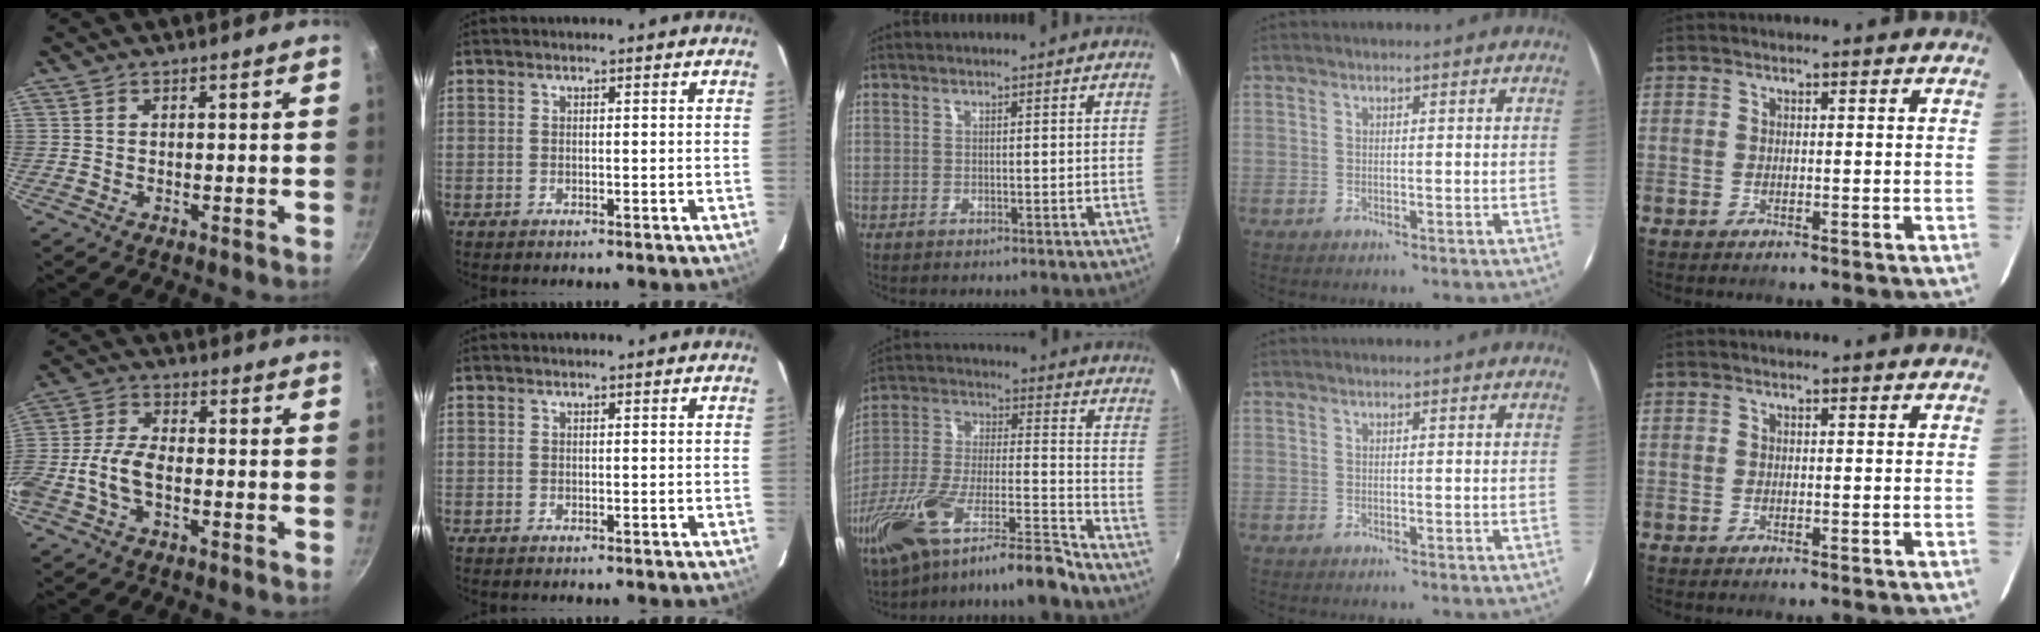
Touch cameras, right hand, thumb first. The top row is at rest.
{"thumb": {"total": 7.7, "force": [-2.2, 4.2, 6.0], "torque": [-0.124, 0.027, -0.056]}, "middle": {"total": 17.1, "force": [-13.8, 0.8, 10.0], "torque": [-0.198, -0.020, -0.253]}}